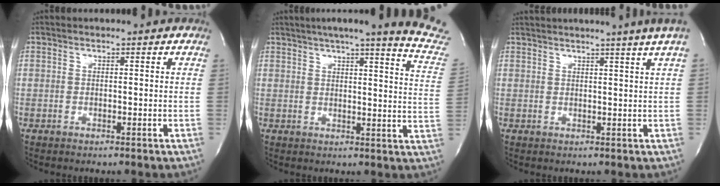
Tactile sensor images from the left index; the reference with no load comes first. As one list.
[{"total": 18.3, "force": [16.0, -0.3, 8.8], "torque": [-0.110, -0.064, 0.173]}, {"total": 6.4, "force": [5.1, -1.9, 3.4], "torque": [-0.042, 0.003, 0.052]}]